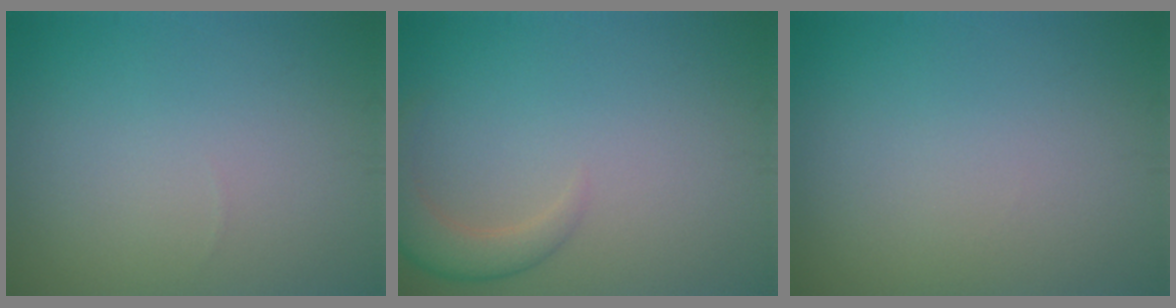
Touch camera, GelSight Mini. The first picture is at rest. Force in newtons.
{"total": 3.0, "press": 3.0, "slide": 0.2}
{"total": 0.0}